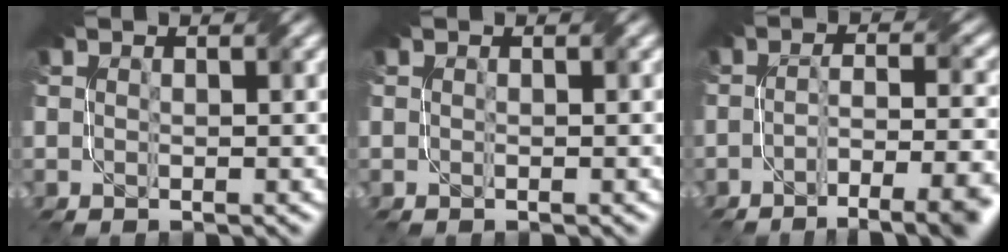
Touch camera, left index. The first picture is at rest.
{"total": 0.0}
{"total": 7.7, "force": [-4.1, 1.8, 6.2], "torque": [-0.080, 0.003, -0.062]}